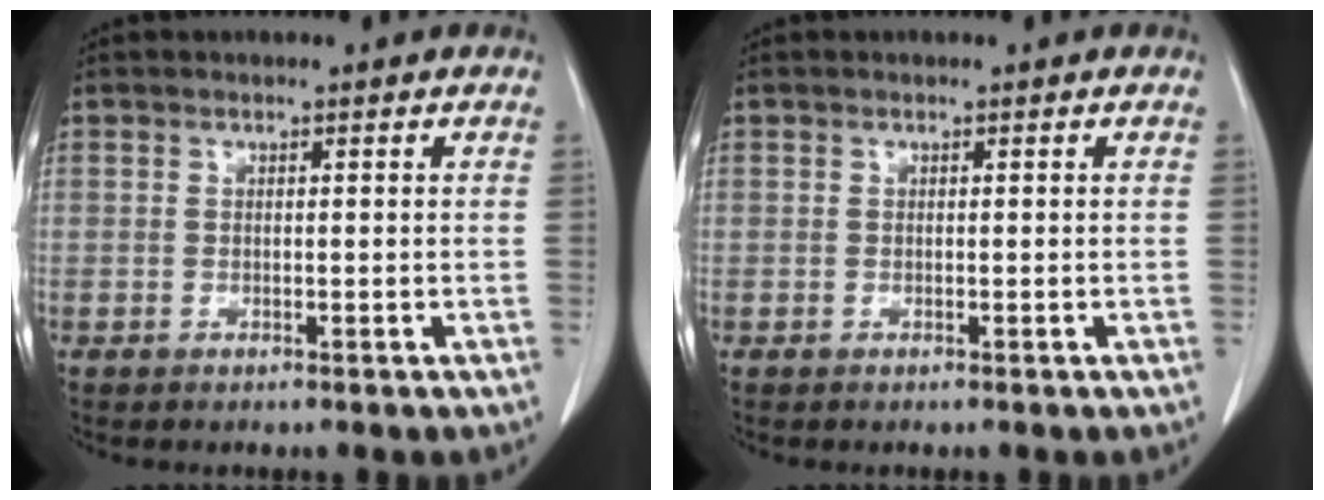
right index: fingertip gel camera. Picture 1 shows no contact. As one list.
[{"total": 0.0}]